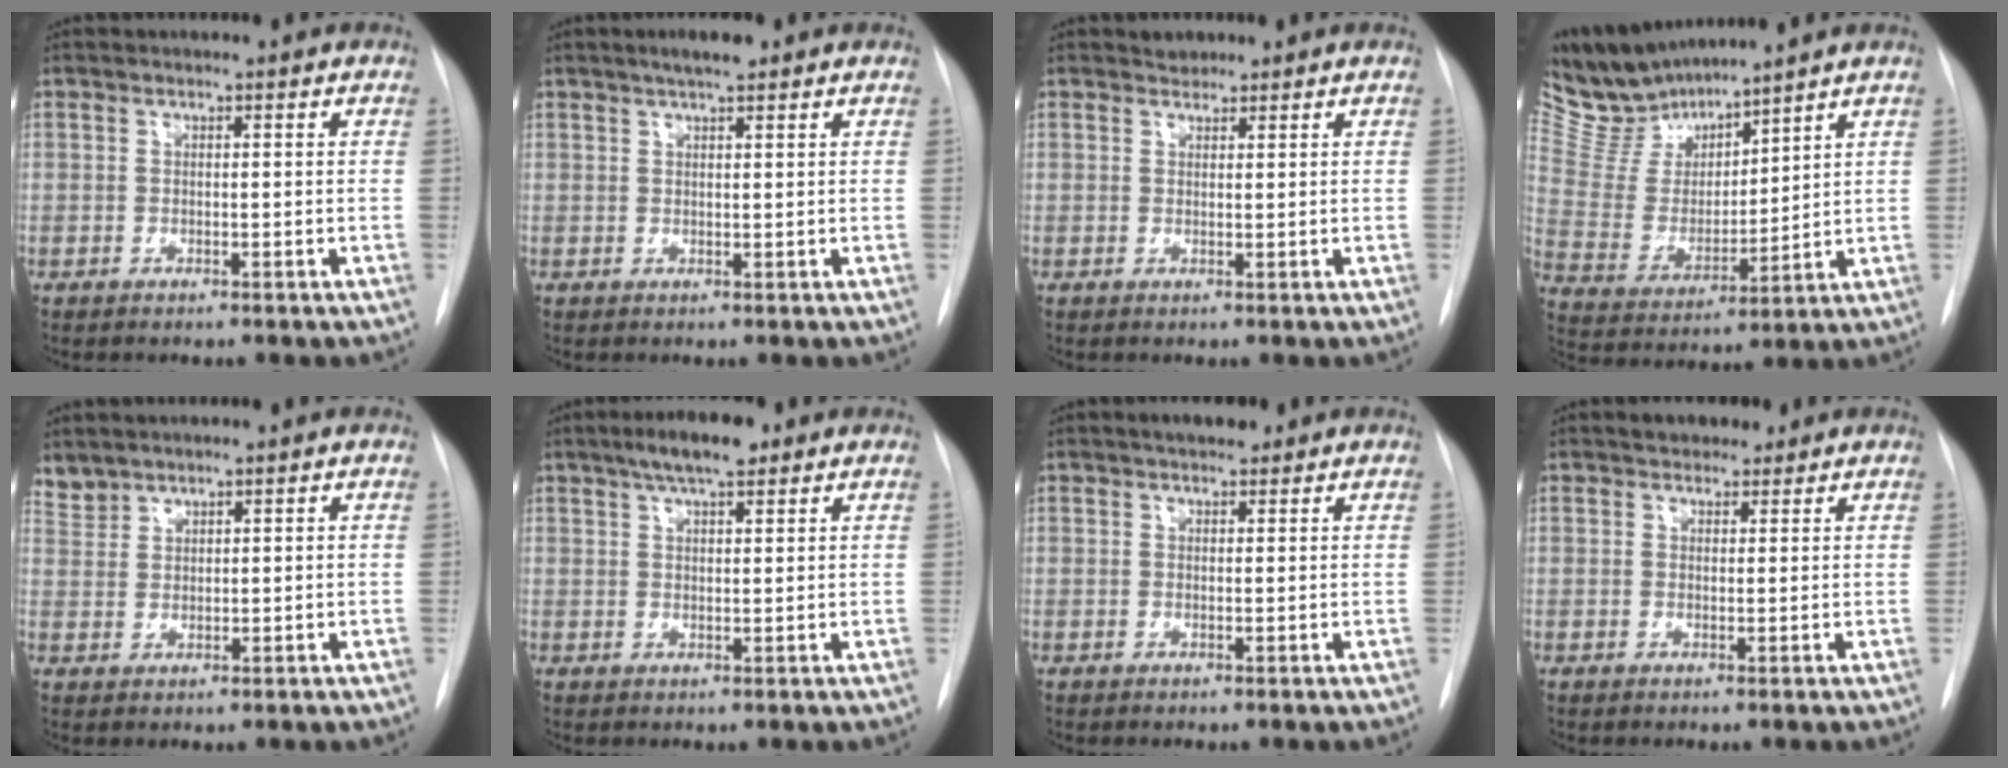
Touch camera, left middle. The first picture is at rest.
{"total": 3.3, "force": [2.4, 0.6, 2.2], "torque": [-0.041, 0.006, 0.038]}
{"total": 1.3, "force": [1.1, 0.7, 0.0], "torque": [0.000, 0.002, 0.015]}
{"total": 11.1, "force": [10.6, 2.4, 2.4], "torque": [-0.066, 0.000, 0.224]}
{"total": 2.8, "force": [2.7, 0.8, -0.2], "torque": [0.003, 0.009, 0.056]}
{"total": 6.3, "force": [4.3, 1.7, 4.3], "torque": [-0.076, 0.012, 0.070]}
{"total": 3.1, "force": [2.4, 1.3, 1.5], "torque": [-0.025, 0.009, 0.035]}
{"total": 3.4, "force": [2.6, 1.8, 1.1], "torque": [-0.012, 0.009, 0.038]}